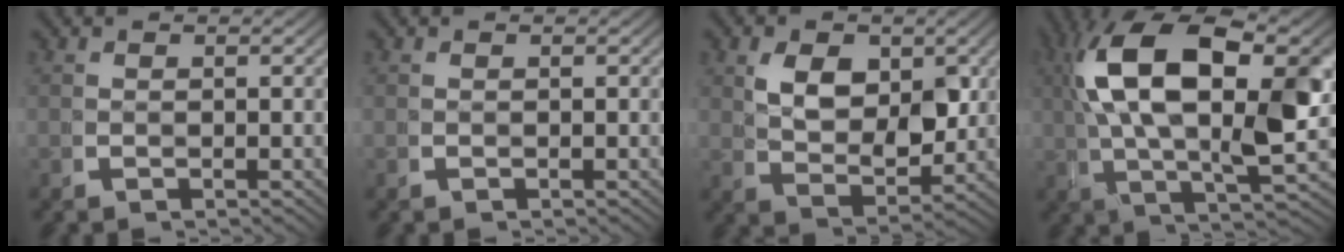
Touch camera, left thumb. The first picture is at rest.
{"total": 0.0}
{"total": 5.4, "force": [1.6, 3.3, 4.0], "torque": [-0.065, -0.014, 0.039]}
{"total": 13.9, "force": [2.6, 6.2, 12.1], "torque": [-0.229, -0.004, 0.043]}